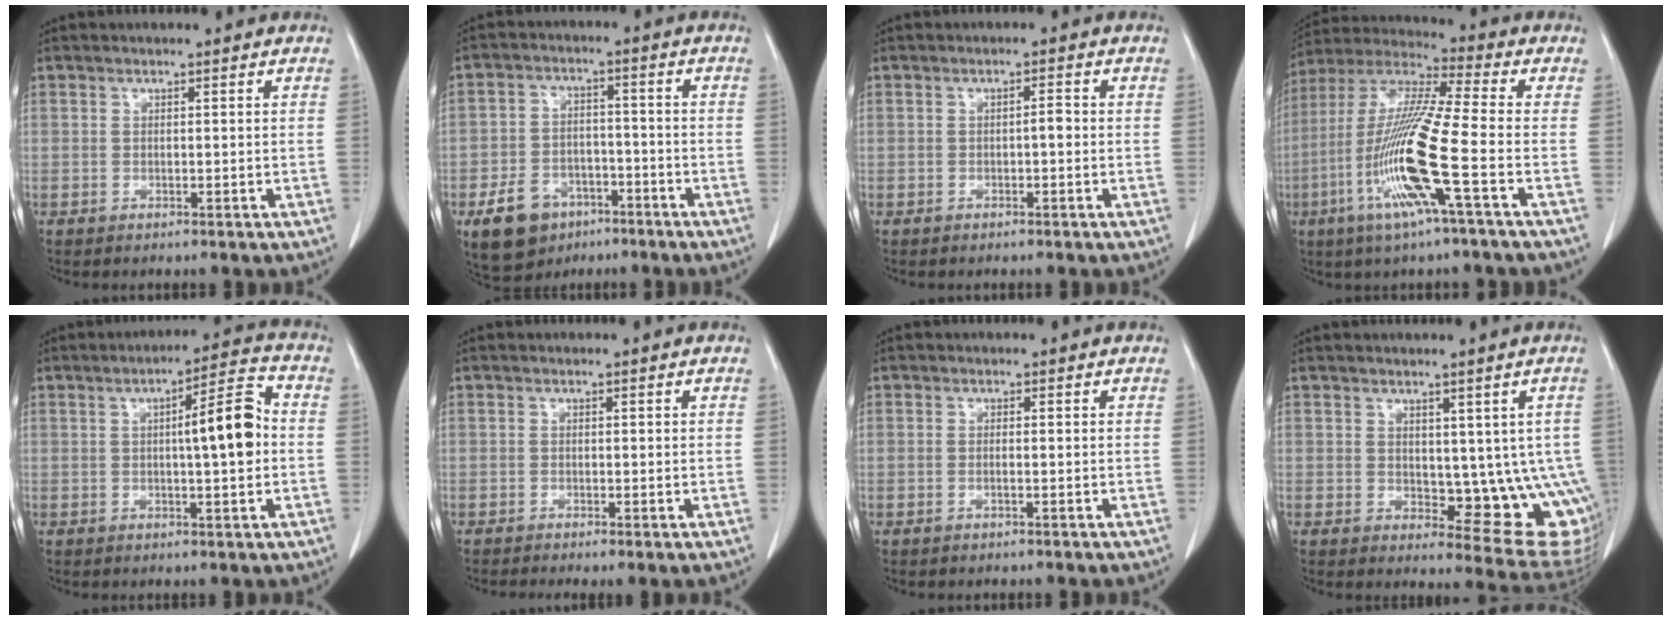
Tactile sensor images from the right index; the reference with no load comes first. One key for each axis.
{"total": 9.0, "fx": -5.3, "fy": 6.1, "fz": 4.0, "tx": -0.083, "ty": 0.007, "tz": -0.082}
{"total": 1.3, "fx": -0.3, "fy": 0.3, "fz": 1.2, "tx": -0.017, "ty": 0.003, "tz": -0.006}
{"total": 15.9, "fx": -5.1, "fy": -0.5, "fz": 15.1, "tx": -0.312, "ty": -0.014, "tz": -0.109}
{"total": 8.3, "fx": 0.2, "fy": 1.3, "fz": 8.2, "tx": -0.115, "ty": 0.020, "tz": -0.001}
{"total": 1.6, "fx": -0.9, "fy": 0.3, "fz": 1.3, "tx": -0.022, "ty": -0.005, "tz": -0.016}
{"total": 0.5, "fx": -0.2, "fy": -0.1, "fz": 0.5, "tx": -0.009, "ty": 0.001, "tz": -0.005}
{"total": 11.0, "fx": 0.4, "fy": 5.3, "fz": 9.7, "tx": -0.094, "ty": -0.010, "tz": 0.016}